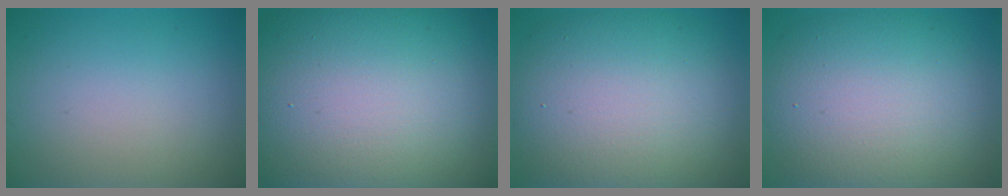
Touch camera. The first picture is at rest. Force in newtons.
{"total": 21.0, "press": 21.0, "slide": 1.1}
{"total": 12.8, "press": 12.8, "slide": 0.7}
{"total": 11.4, "press": 11.4, "slide": 0.8}